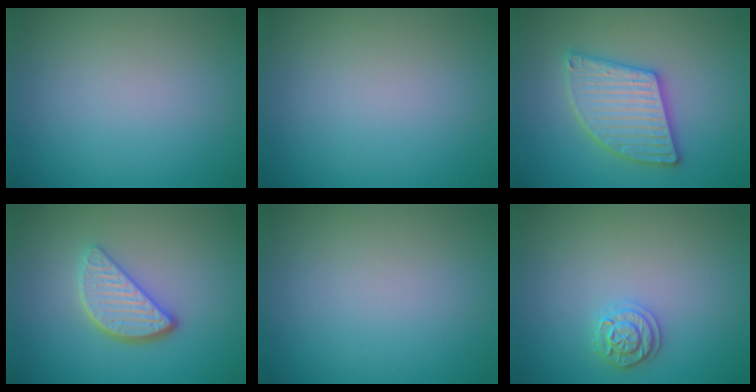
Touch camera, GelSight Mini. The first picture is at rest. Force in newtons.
{"total": 0.0}
{"total": 5.4, "press": 5.4, "slide": 0.7}
{"total": 3.9, "press": 3.1, "slide": 2.4}
{"total": 0.0}
{"total": 1.9, "press": 1.9, "slide": 0.3}